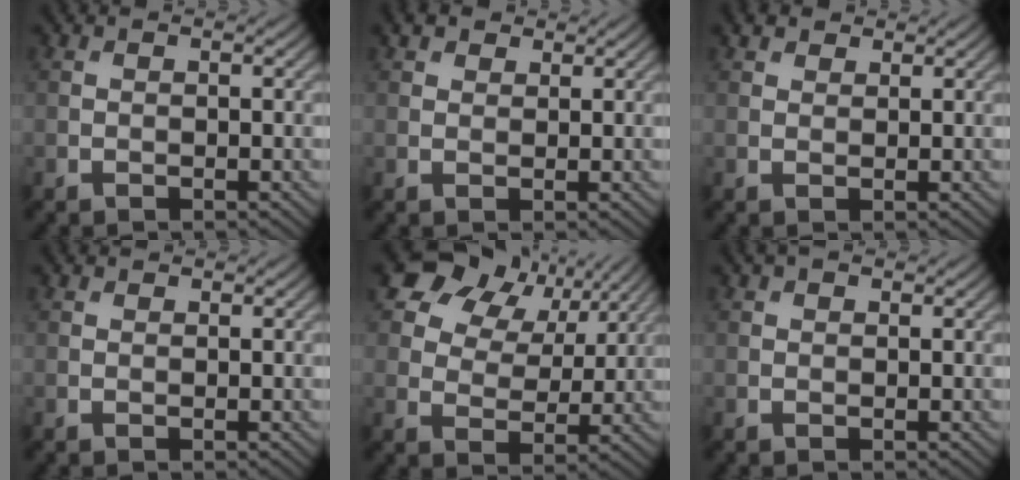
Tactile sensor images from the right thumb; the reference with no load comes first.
{"total": 2.2, "force": [1.6, 1.4, 0.7], "torque": [-0.015, 0.005, 0.032]}
{"total": 2.0, "force": [1.5, 1.1, 0.6], "torque": [-0.013, 0.005, 0.031]}
{"total": 0.6, "force": [0.6, 0.2, 0.0], "torque": [0.001, 0.001, 0.012]}
{"total": 12.3, "force": [7.3, 7.8, 6.1], "torque": [-0.135, 0.021, 0.115]}
{"total": 1.4, "force": [1.0, 0.7, 0.6], "torque": [-0.013, 0.005, 0.017]}